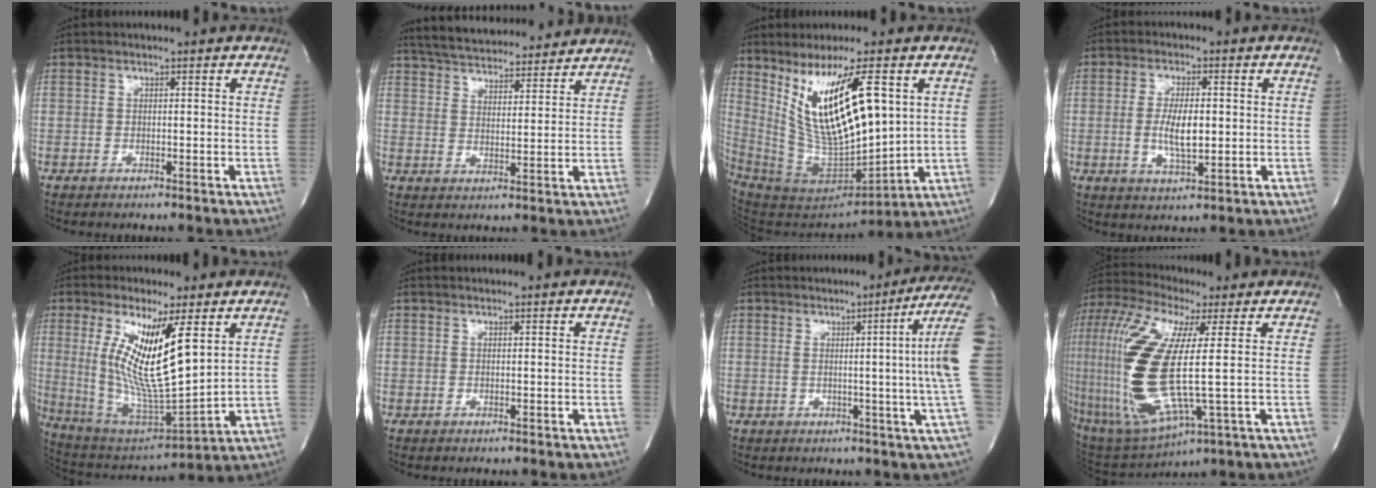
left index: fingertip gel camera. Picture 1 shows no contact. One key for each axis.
{"total": 17.4, "fx": 16.2, "fy": 3.3, "fz": 5.4, "tx": -0.096, "ty": 0.026, "tz": 0.238}
{"total": 17.9, "fx": 5.7, "fy": 4.1, "fz": 16.5, "tx": -0.316, "ty": -0.023, "tz": 0.120}
{"total": 6.3, "fx": -0.3, "fy": 1.8, "fz": 6.0, "tx": -0.121, "ty": -0.007, "tz": -0.004}
{"total": 16.3, "fx": 4.8, "fy": 3.0, "fz": 15.3, "tx": -0.306, "ty": -0.016, "tz": 0.096}
{"total": 0.0}
{"total": 10.5, "fx": 1.0, "fy": -3.4, "fz": 9.9, "tx": -0.106, "ty": -0.009, "tz": 0.008}
{"total": 22.2, "fx": 0.7, "fy": 5.1, "fz": 21.6, "tx": -0.503, "ty": -0.007, "tz": 0.021}